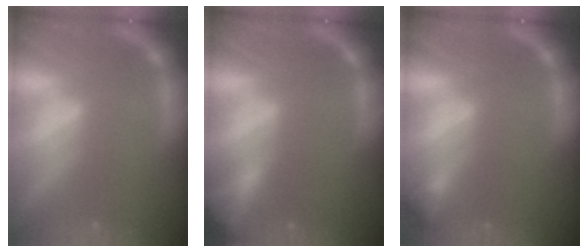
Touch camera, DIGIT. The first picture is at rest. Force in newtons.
{"total": 4.9}
{"total": 1.4}